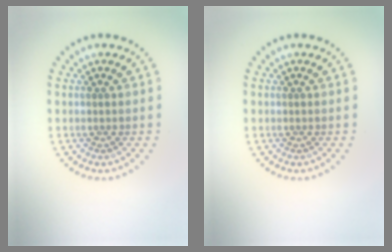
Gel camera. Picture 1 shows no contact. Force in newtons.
{"total": 0.0}